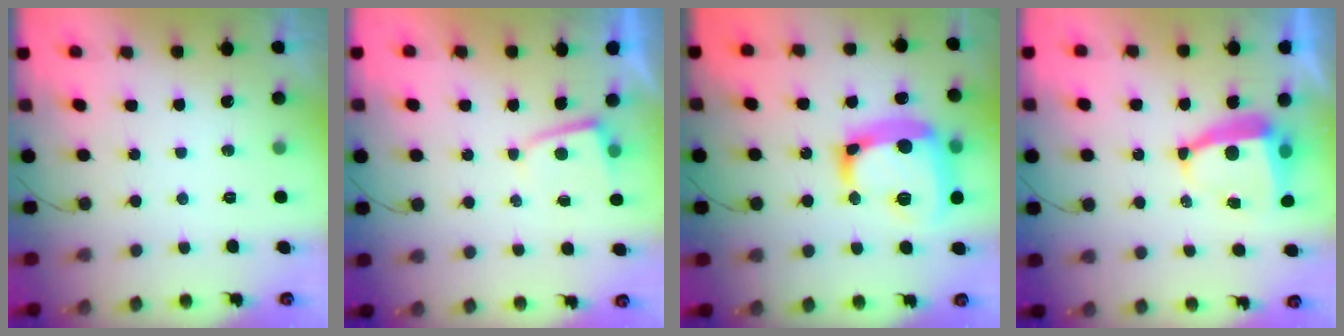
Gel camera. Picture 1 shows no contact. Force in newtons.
{"total": 2.2, "press": 2.2, "slide": 0.4}
{"total": 21.6, "press": 21.5, "slide": 2.0}
{"total": 7.9, "press": 7.8, "slide": 0.5}